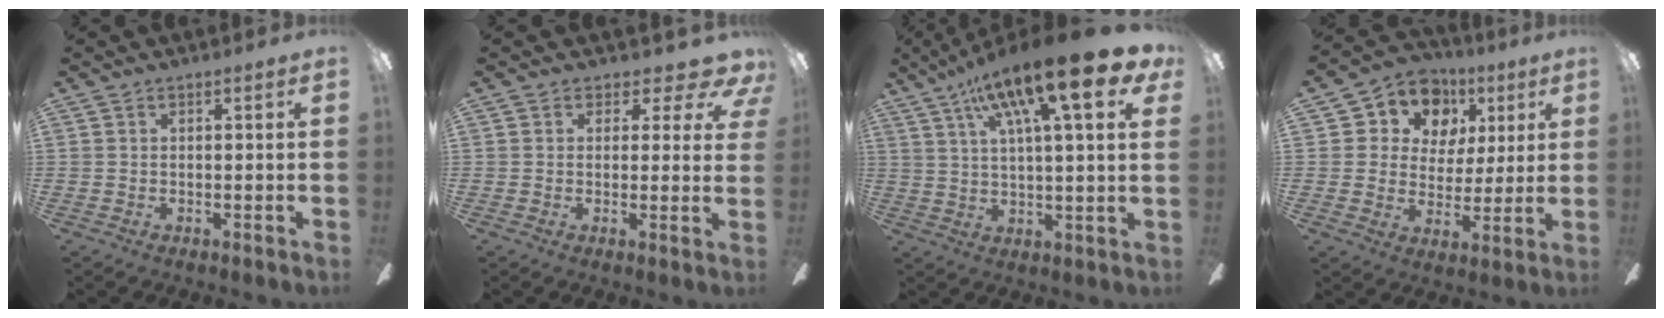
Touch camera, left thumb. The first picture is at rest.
{"total": 6.3, "force": [3.8, 3.2, 4.0], "torque": [-0.039, -0.025, 0.065]}
{"total": 20.4, "force": [11.4, 4.4, 16.4], "torque": [-0.269, -0.054, 0.174]}
{"total": 11.5, "force": [5.8, 9.2, 3.7], "torque": [-0.074, -0.025, 0.111]}